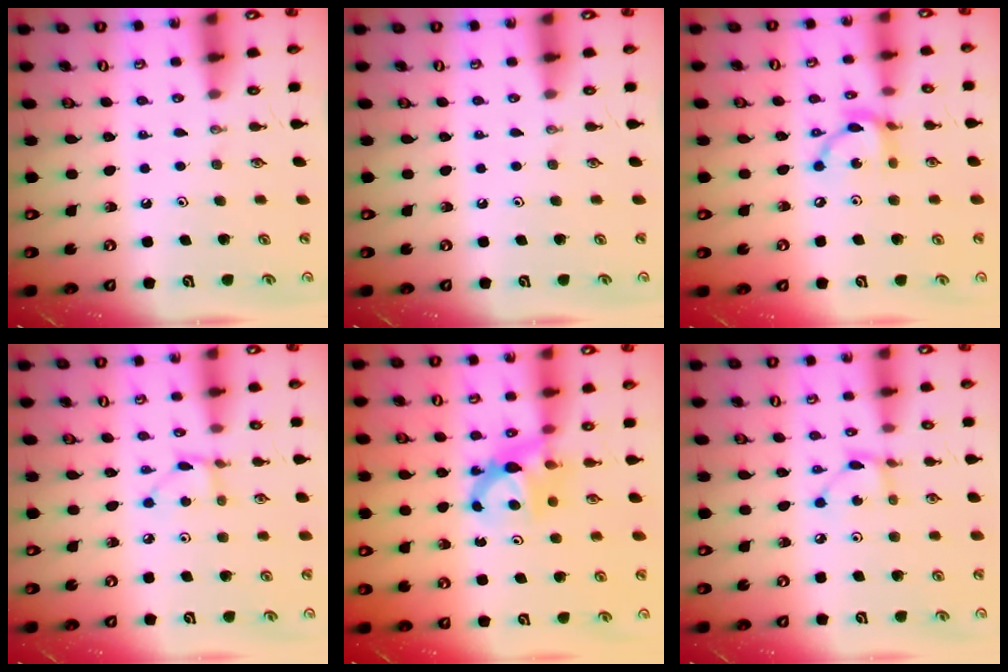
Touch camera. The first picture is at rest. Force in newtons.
{"total": 0.0}
{"total": 10.0, "press": 10.0, "slide": 0.6}
{"total": 2.8, "press": 2.8, "slide": 0.4}
{"total": 6.4, "press": 6.4, "slide": 0.4}
{"total": 3.0, "press": 3.0, "slide": 0.1}